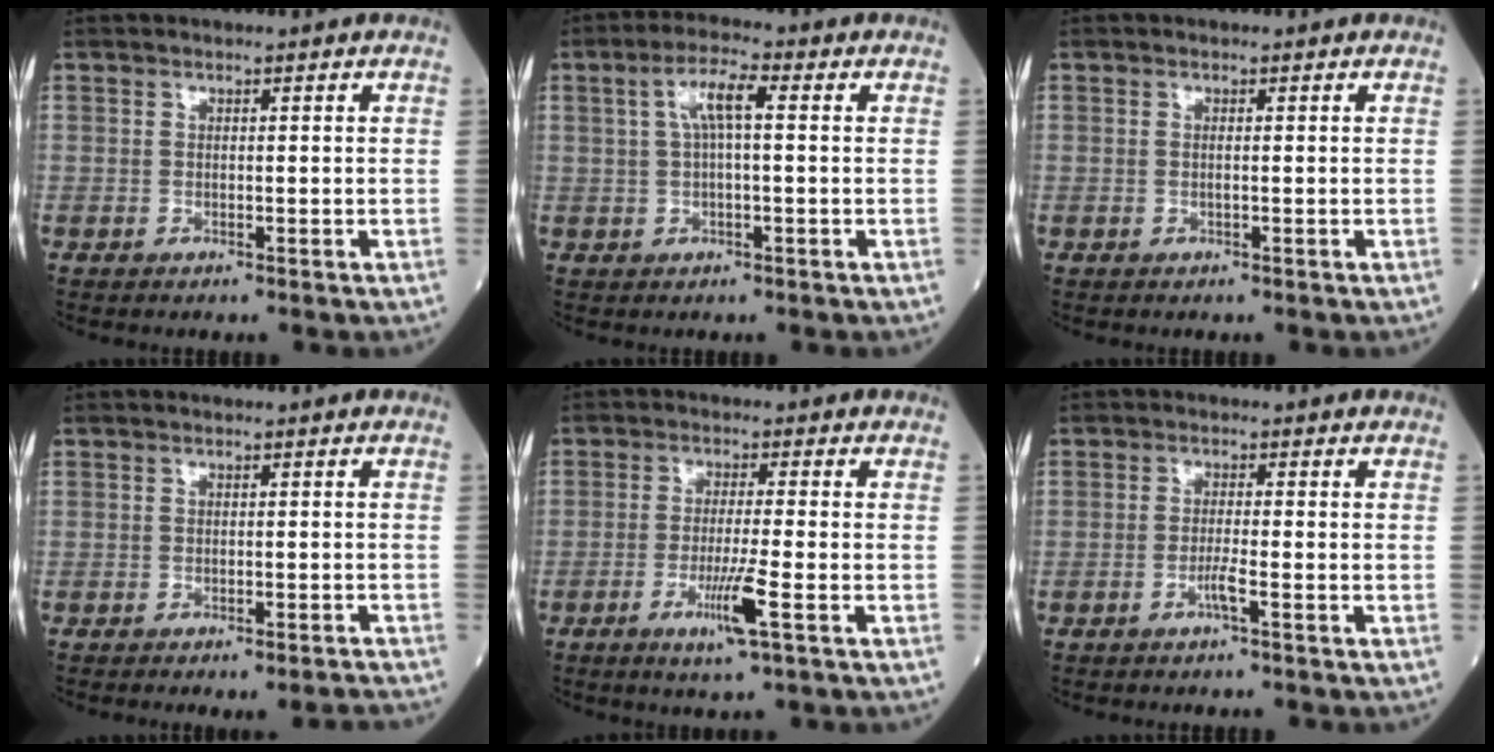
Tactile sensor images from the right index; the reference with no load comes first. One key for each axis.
{"total": 5.3, "fx": 1.1, "fy": 1.0, "fz": 5.1, "tx": -0.101, "ty": 0.019, "tz": 0.023}
{"total": 0.5, "fx": 0.0, "fy": 0.0, "fz": 0.5, "tx": -0.015, "ty": -0.002, "tz": -0.001}
{"total": 4.4, "fx": -4.1, "fy": 0.2, "fz": 1.5, "tx": -0.009, "ty": -0.008, "tz": -0.052}
{"total": 6.1, "fx": -2.4, "fy": -0.6, "fz": 5.5, "tx": -0.106, "ty": -0.016, "tz": -0.047}
{"total": 2.5, "fx": -1.0, "fy": -0.2, "fz": 2.2, "tx": -0.048, "ty": -0.004, "tz": -0.021}